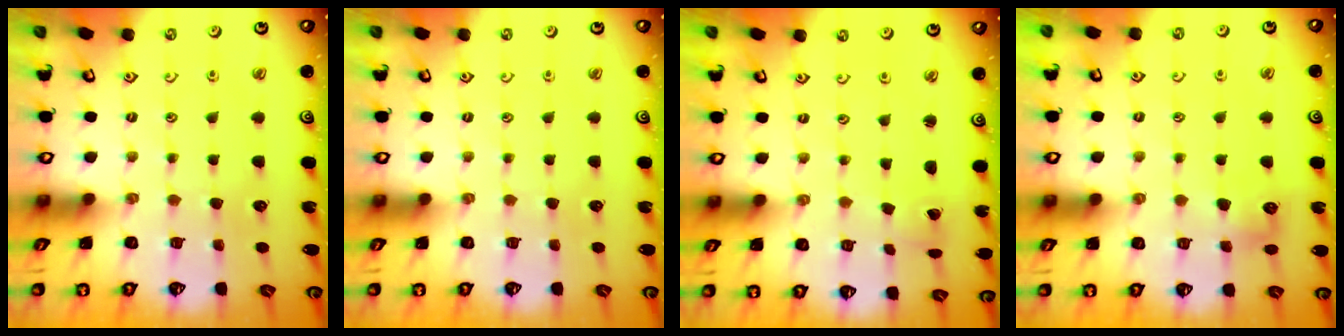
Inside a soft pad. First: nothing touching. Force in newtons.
{"total": 0.0}
{"total": 1.7, "press": 1.7, "slide": 0.1}
{"total": 8.5, "press": 8.5, "slide": 0.7}